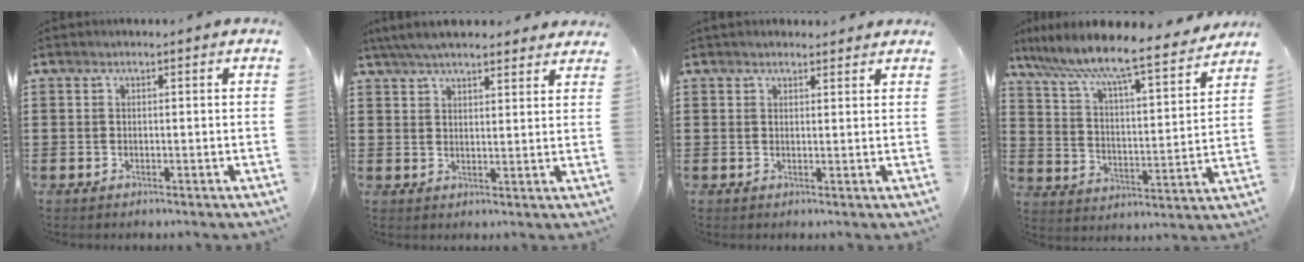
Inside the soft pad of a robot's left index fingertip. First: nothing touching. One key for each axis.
{"total": 5.5, "fx": 5.0, "fy": 1.2, "fz": 1.9, "tx": -0.051, "ty": -0.007, "tz": 0.095}
{"total": 1.7, "fx": 1.6, "fy": 0.5, "fz": 0.2, "tx": -0.007, "ty": 0.005, "tz": 0.031}
{"total": 8.3, "fx": 7.3, "fy": 0.1, "fz": 3.9, "tx": -0.107, "ty": -0.046, "tz": 0.116}